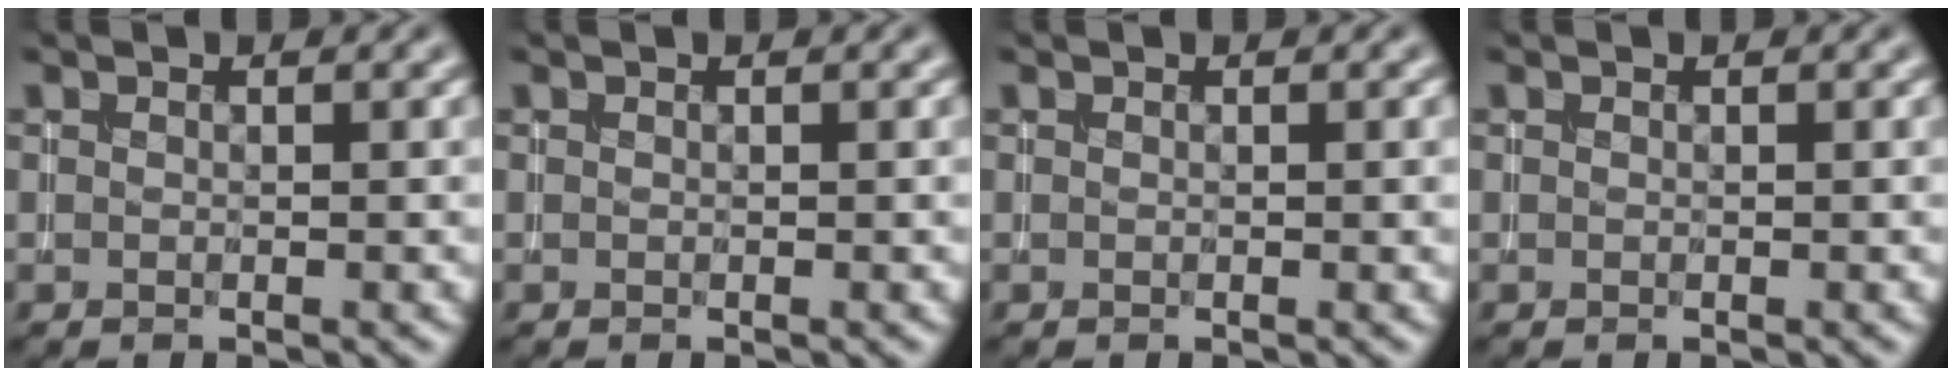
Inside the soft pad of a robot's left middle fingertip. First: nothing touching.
{"total": 0.0}
{"total": 0.6, "force": [0.1, 0.1, 0.6], "torque": [-0.006, 0.000, 0.000]}
{"total": 0.0}